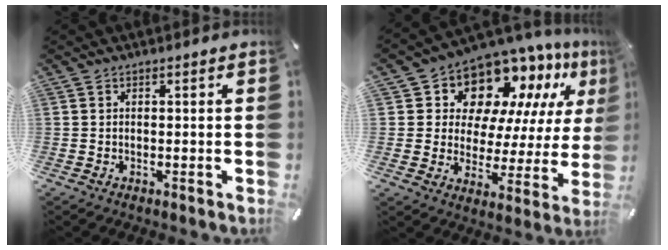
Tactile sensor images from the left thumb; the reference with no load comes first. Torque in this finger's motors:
{"motor_torque": [2.51, 2.50, 1.39, -1.38, 0.24]}